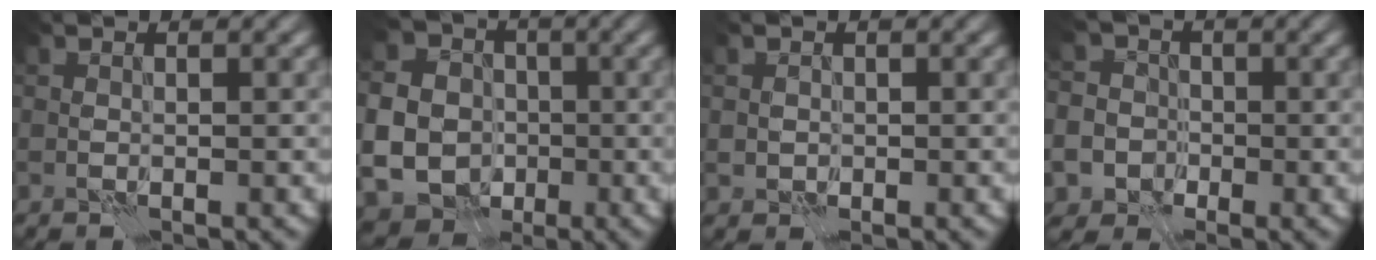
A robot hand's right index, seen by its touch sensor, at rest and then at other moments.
{"total": 12.0, "force": [-2.9, 10.6, 4.6], "torque": [-0.108, -0.025, -0.072]}
{"total": 1.1, "force": [0.0, 1.1, -0.1], "torque": [0.008, -0.002, -0.001]}
{"total": 10.3, "force": [-3.4, 9.4, 2.4], "torque": [-0.053, 0.002, -0.099]}